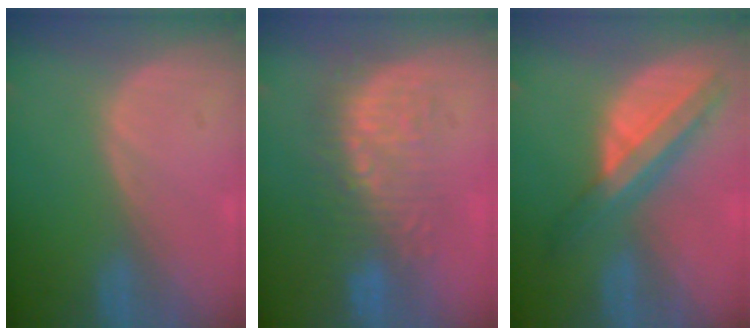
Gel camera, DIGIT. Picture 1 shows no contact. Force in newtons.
{"total": 8.7, "press": 8.4, "slide": 2.5}
{"total": 8.2, "press": 6.9, "slide": 4.4}